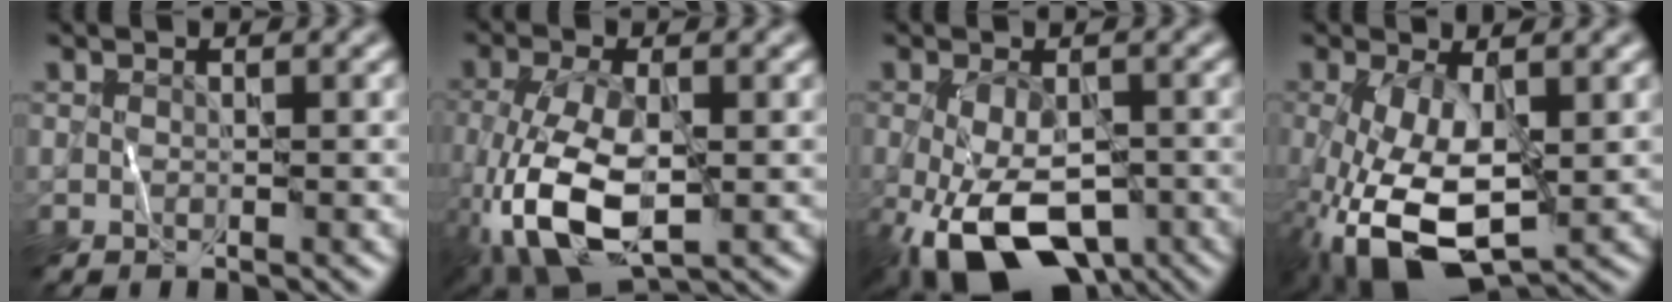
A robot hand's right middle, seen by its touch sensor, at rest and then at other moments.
{"total": 8.7, "force": [-2.7, 4.1, 7.2], "torque": [-0.177, -0.015, -0.054]}
{"total": 11.7, "force": [-4.6, 6.1, 8.9], "torque": [-0.180, -0.046, -0.065]}
{"total": 9.2, "force": [-2.1, 4.3, 7.8], "torque": [-0.195, -0.027, -0.034]}